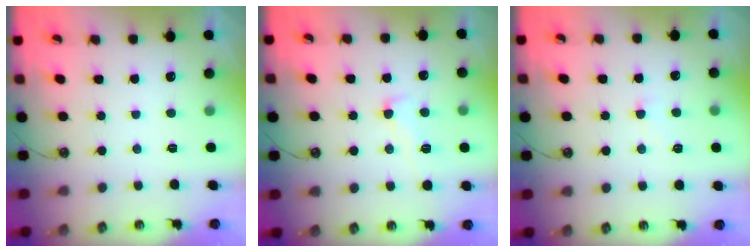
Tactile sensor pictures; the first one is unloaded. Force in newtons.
{"total": 0.8, "press": 0.1, "slide": 0.8}
{"total": 3.4, "press": 3.4, "slide": 0.5}